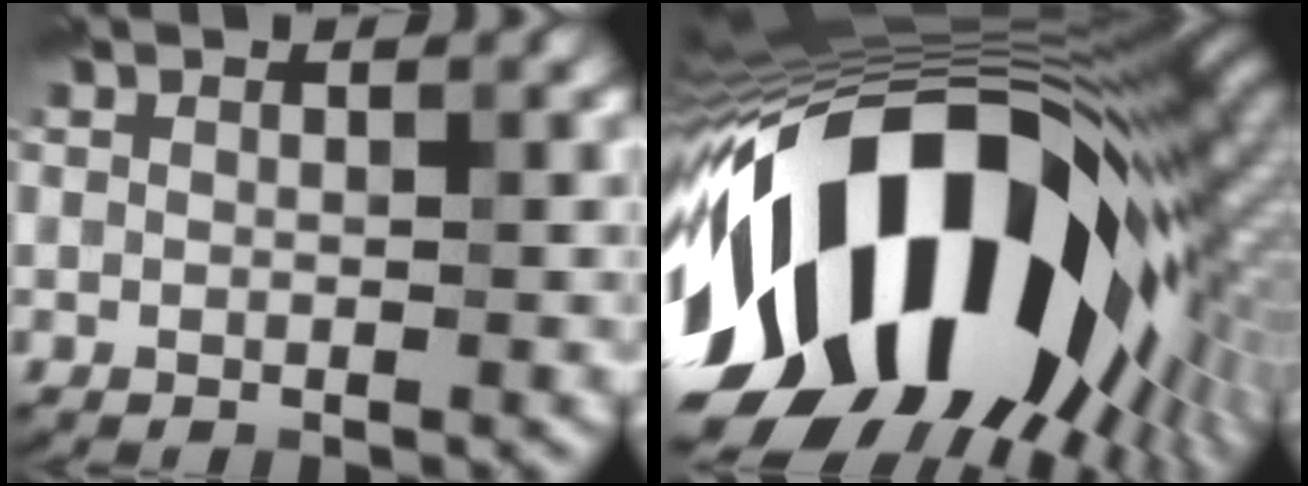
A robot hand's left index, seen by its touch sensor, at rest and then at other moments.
{"total": 20.4, "force": [-4.4, 12.1, 15.8], "torque": [-0.287, -0.007, -0.081]}